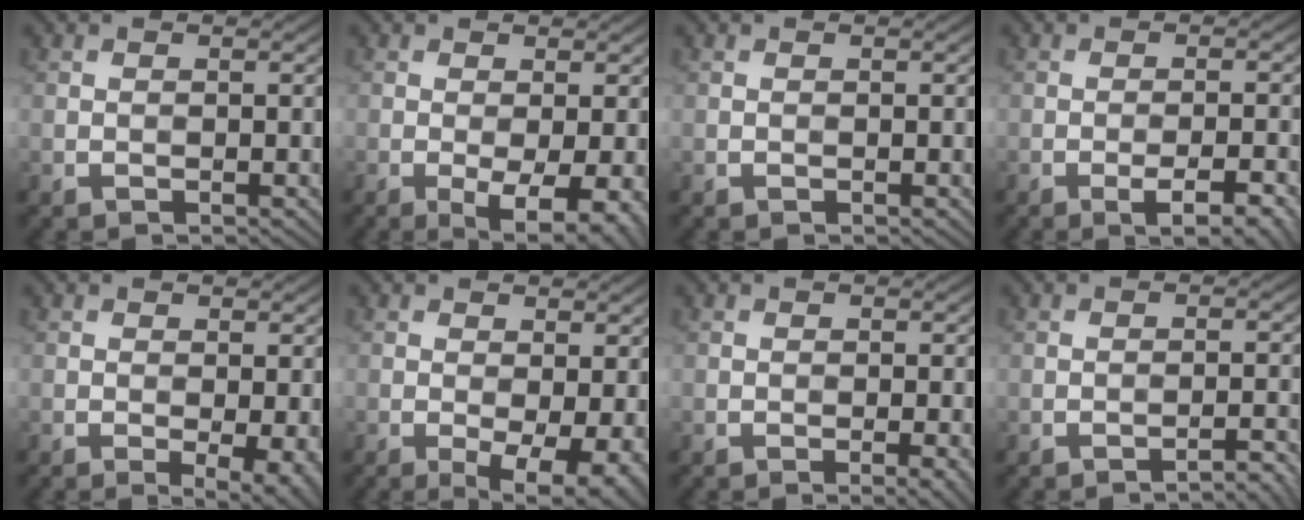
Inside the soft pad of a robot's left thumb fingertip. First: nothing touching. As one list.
[{"total": 5.1, "force": [-1.7, 1.6, 4.6], "torque": [-0.072, -0.009, -0.022]}, {"total": 0.0}, {"total": 5.5, "force": [-2.9, 1.3, 4.5], "torque": [-0.069, 0.005, -0.034]}, {"total": 3.5, "force": [-0.9, 1.1, 3.2], "torque": [-0.048, -0.007, -0.012]}, {"total": 6.1, "force": [-1.6, 2.4, 5.3], "torque": [-0.080, -0.011, -0.019]}, {"total": 2.0, "force": [-0.8, 0.2, 1.8], "torque": [-0.025, 0.001, -0.013]}, {"total": 2.5, "force": [-2.1, 0.2, 1.3], "torque": [-0.012, 0.010, -0.035]}]